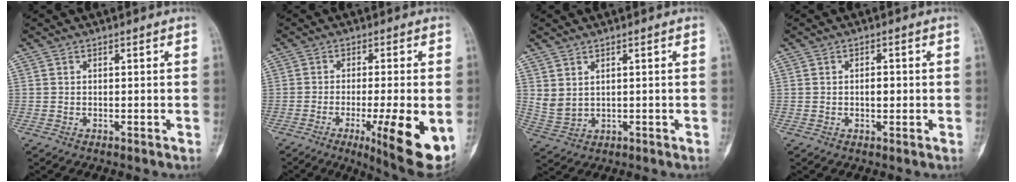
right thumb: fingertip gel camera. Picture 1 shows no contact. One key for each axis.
{"total": 14.2, "fx": -4.1, "fy": 2.5, "fz": 13.4, "tx": -0.164, "ty": -0.017, "tz": -0.050}
{"total": 3.5, "fx": 1.6, "fy": 2.1, "fz": 2.4, "tx": -0.042, "ty": -0.008, "tz": 0.044}
{"total": 1.9, "fx": -0.1, "fy": 1.1, "fz": 1.6, "tx": -0.015, "ty": 0.003, "tz": -0.003}